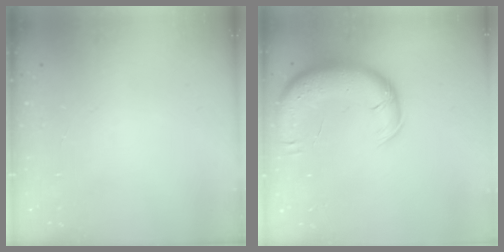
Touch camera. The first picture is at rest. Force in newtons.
{"total": 13.2, "press": 12.8, "slide": 3.3}